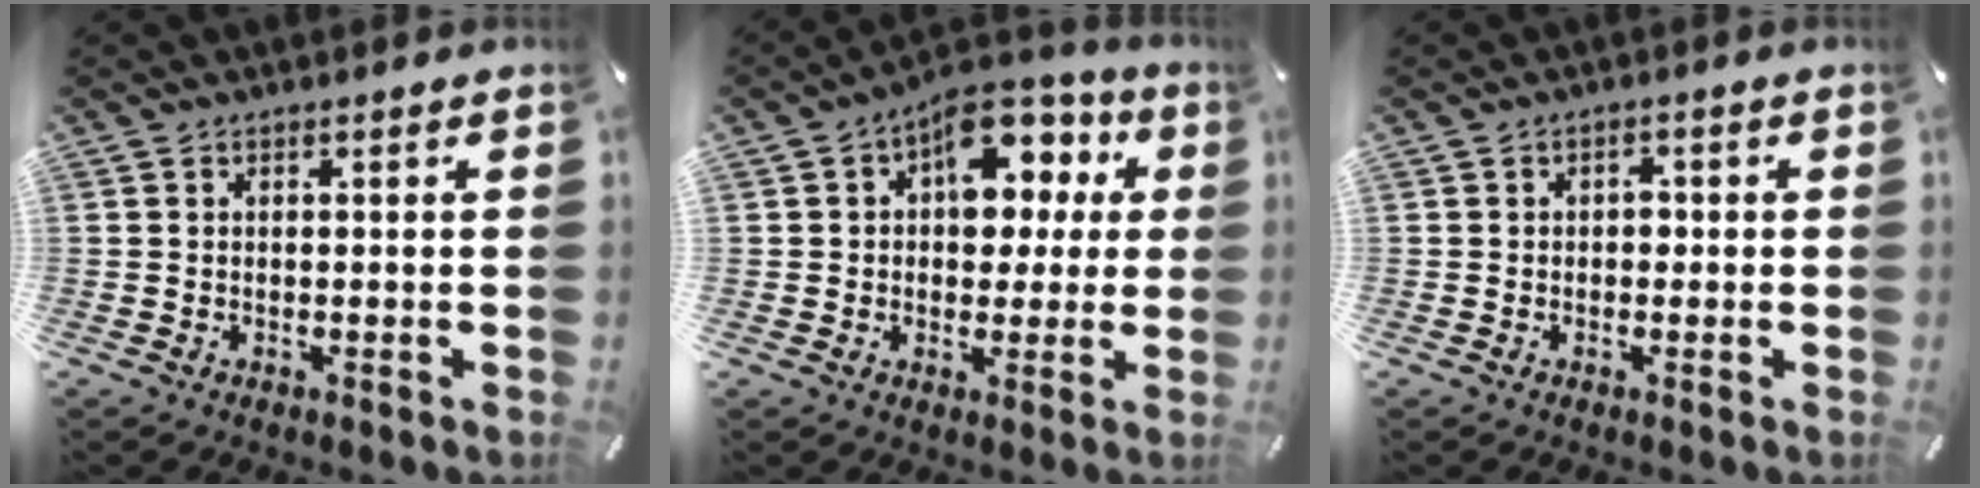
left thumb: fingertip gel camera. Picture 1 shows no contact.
{"total": 12.9, "force": [5.3, 9.0, 7.5], "torque": [-0.105, -0.032, 0.096]}
{"total": 1.9, "force": [-0.2, 1.5, 1.1], "torque": [-0.015, 0.005, -0.010]}